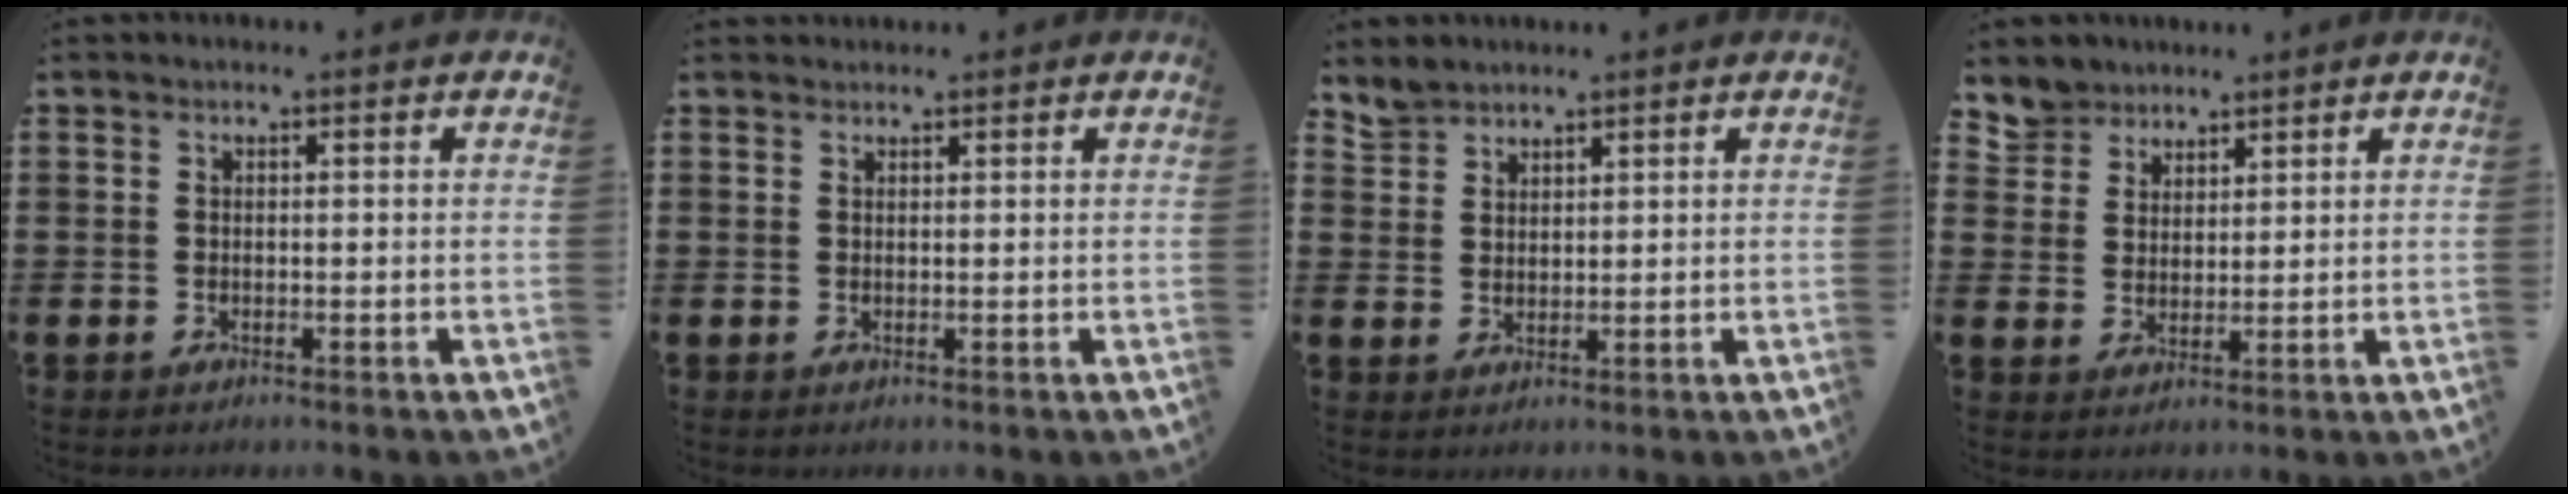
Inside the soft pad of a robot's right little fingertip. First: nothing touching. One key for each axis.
{"total": 0.7, "fx": 0.7, "fy": 0.1, "fz": -0.1, "tx": 0.008, "ty": -0.001, "tz": 0.011}
{"total": 2.9, "fx": 2.7, "fy": 0.7, "fz": -0.5, "tx": -0.002, "ty": -0.004, "tz": 0.055}
{"total": 4.2, "fx": 3.8, "fy": 1.9, "fz": -0.5, "tx": -0.014, "ty": -0.010, "tz": 0.072}